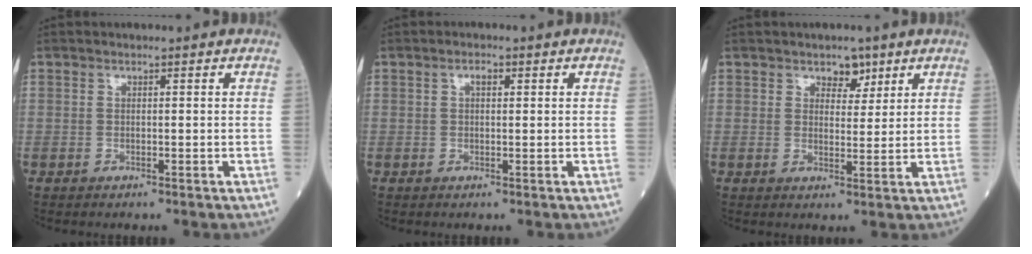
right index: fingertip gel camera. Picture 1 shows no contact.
{"total": 1.4, "force": [0.5, 0.6, 1.1], "torque": [-0.024, 0.003, 0.007]}
{"total": 3.2, "force": [2.2, 1.9, 1.5], "torque": [-0.017, -0.001, 0.033]}